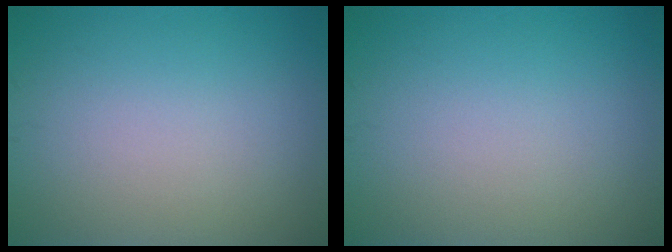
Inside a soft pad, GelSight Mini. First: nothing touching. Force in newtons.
{"total": 0.0}